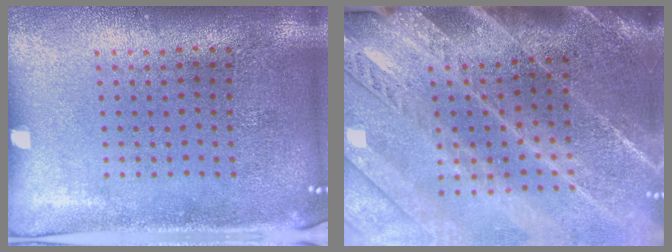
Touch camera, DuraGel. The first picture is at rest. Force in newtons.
{"total": 3.8, "press": 3.2, "slide": 2.1}